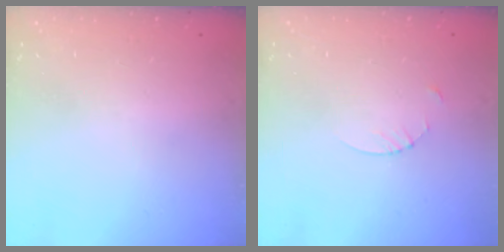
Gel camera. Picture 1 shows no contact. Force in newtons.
{"total": 2.7, "press": 2.7, "slide": 0.3}